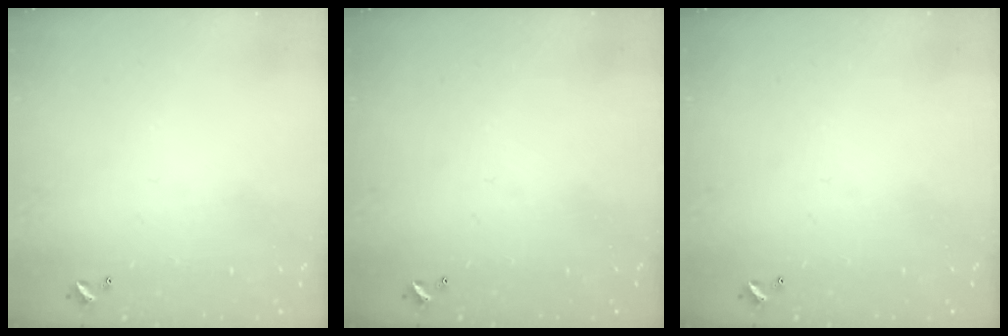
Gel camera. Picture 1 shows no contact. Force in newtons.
{"total": 0.0}
{"total": 0.0}